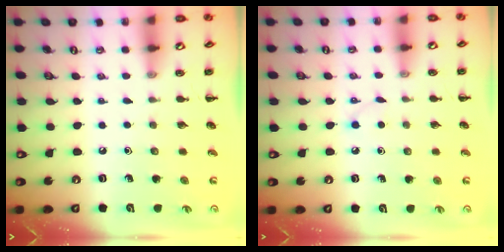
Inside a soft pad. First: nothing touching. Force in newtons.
{"total": 2.2, "press": 2.0, "slide": 0.8}